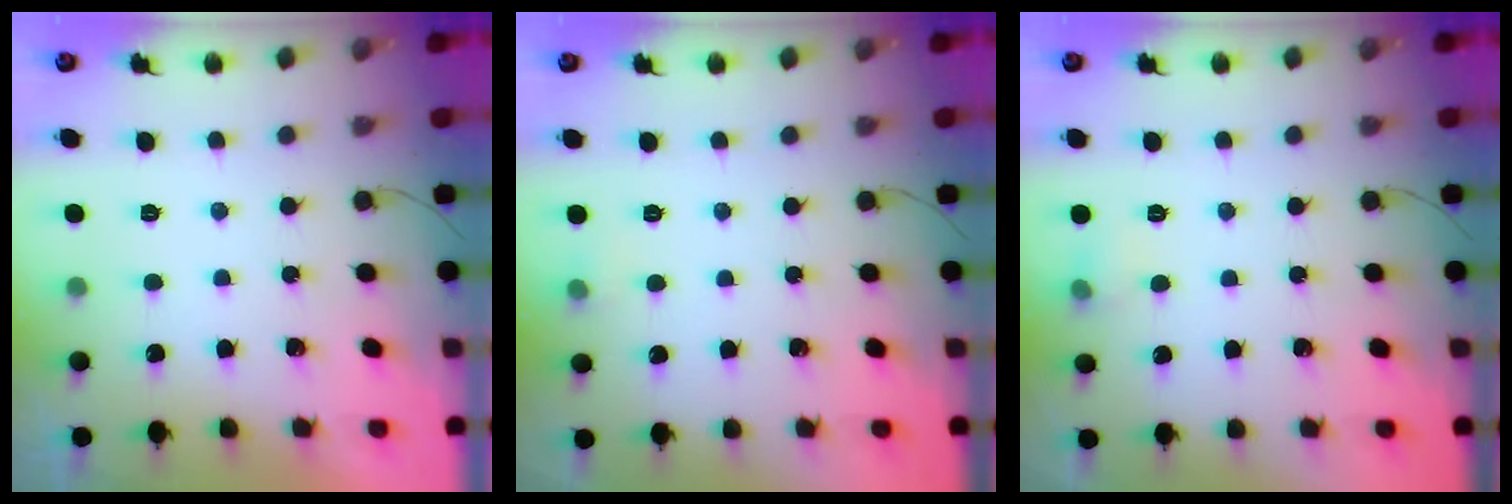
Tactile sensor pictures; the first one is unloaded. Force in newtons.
{"total": 5.8, "press": 2.8, "slide": 5.1}
{"total": 4.5, "press": 4.3, "slide": 1.3}